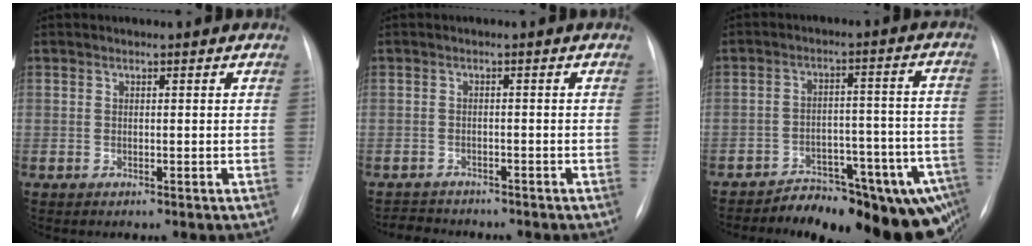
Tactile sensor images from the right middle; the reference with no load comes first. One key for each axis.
{"total": 4.4, "fx": -4.1, "fy": 1.6, "fz": 0.2, "tx": -0.004, "ty": -0.001, "tz": -0.059}
{"total": 20.1, "fx": -15.9, "fy": 5.7, "fz": 10.9, "tx": -0.061, "ty": 0.032, "tz": -0.207}